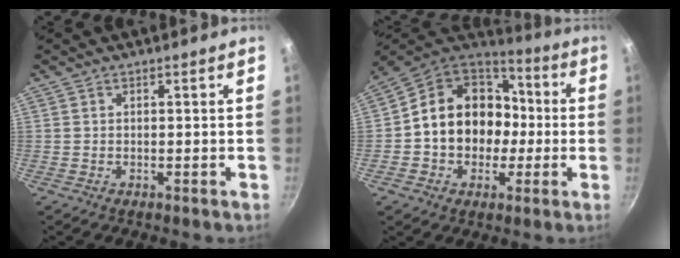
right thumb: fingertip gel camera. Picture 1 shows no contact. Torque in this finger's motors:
{"motor_torque": [-0.23, 0.88, 0.47, 0.40, 0.12]}